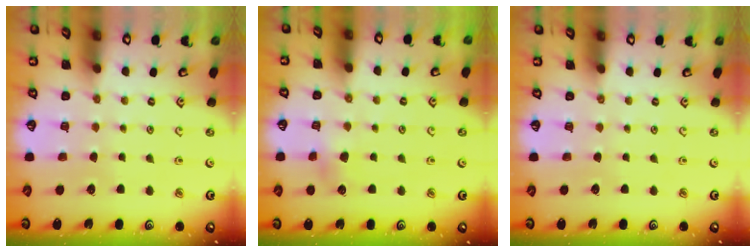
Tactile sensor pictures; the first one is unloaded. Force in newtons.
{"total": 3.2, "press": 3.1, "slide": 0.5}
{"total": 0.0}